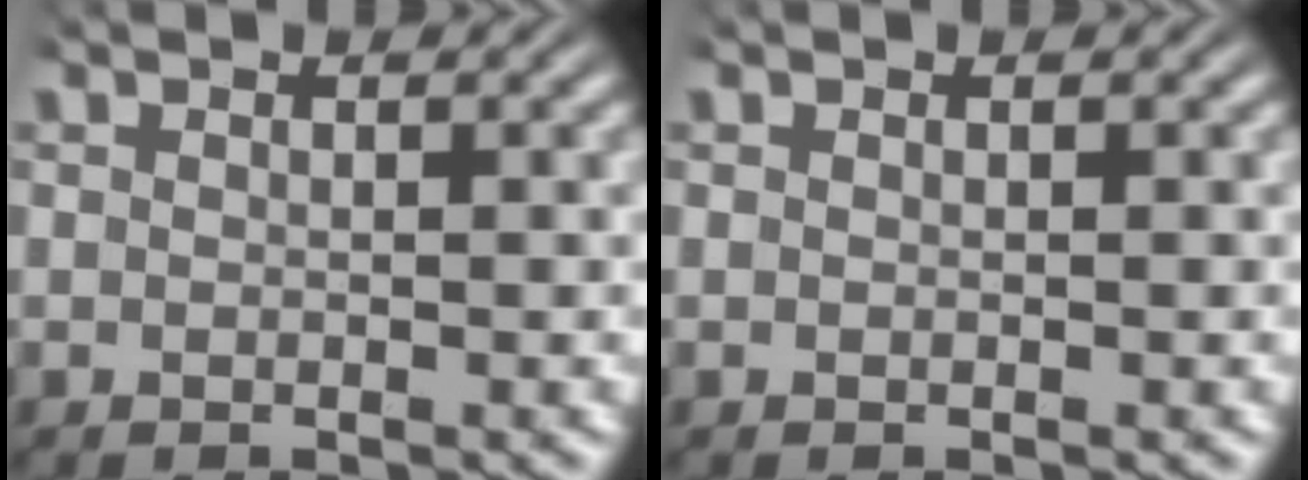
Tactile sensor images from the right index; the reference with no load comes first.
{"total": 0.0}